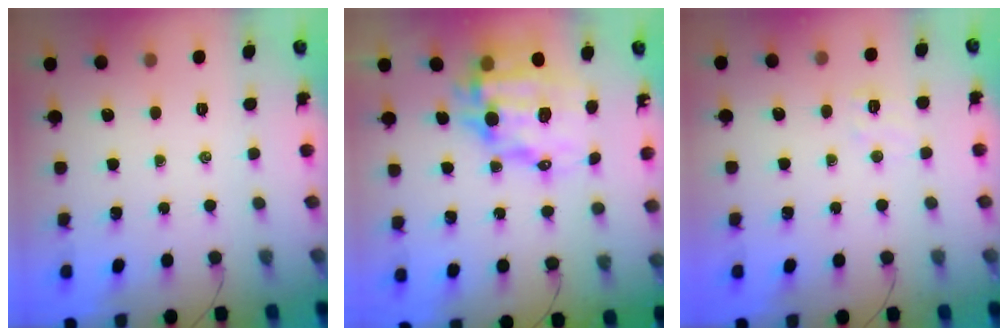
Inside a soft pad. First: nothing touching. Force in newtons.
{"total": 14.1, "press": 13.8, "slide": 3.1}
{"total": 5.9, "press": 5.7, "slide": 1.5}